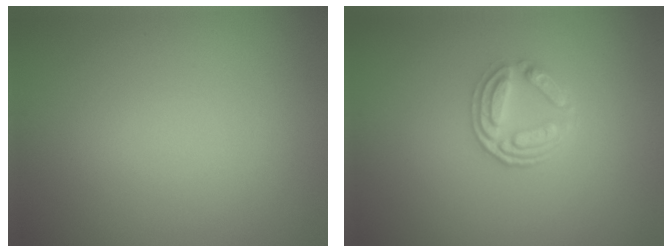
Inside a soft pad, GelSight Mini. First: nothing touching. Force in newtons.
{"total": 3.1, "press": 2.6, "slide": 1.7}